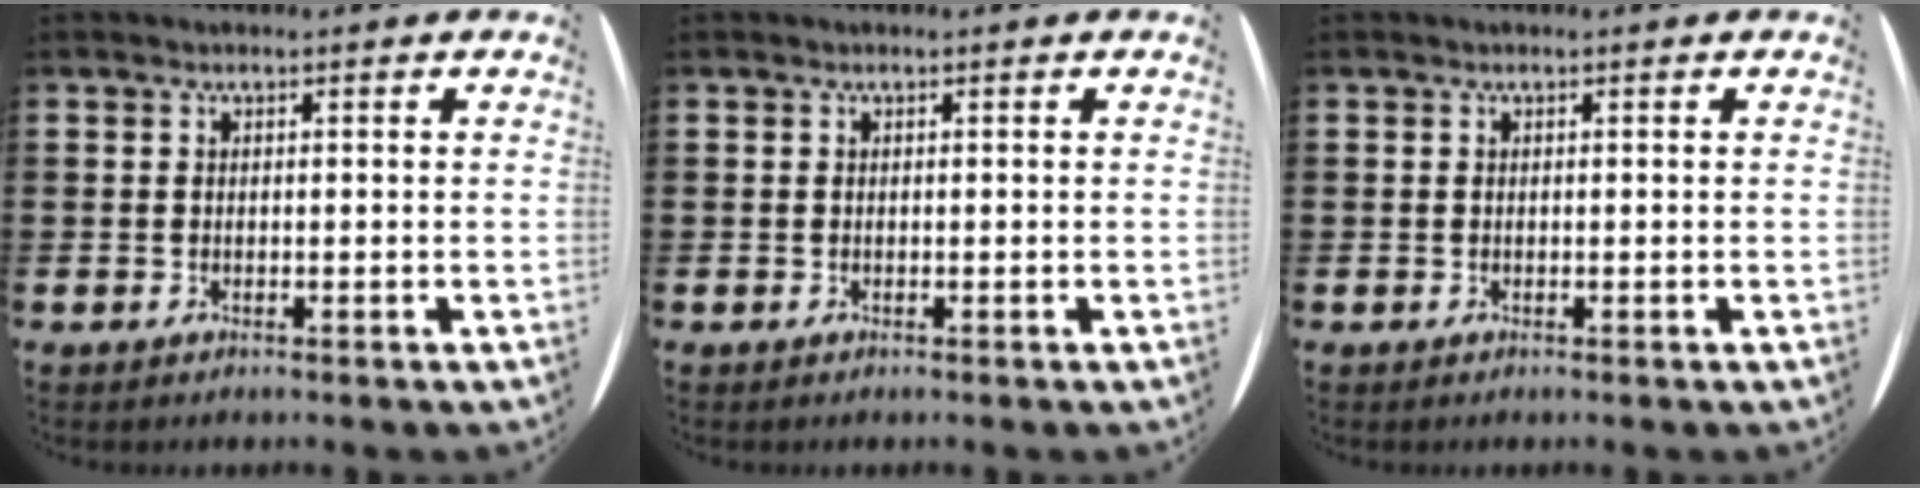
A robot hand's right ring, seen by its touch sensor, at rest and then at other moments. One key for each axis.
{"total": 0.0}
{"total": 0.0}